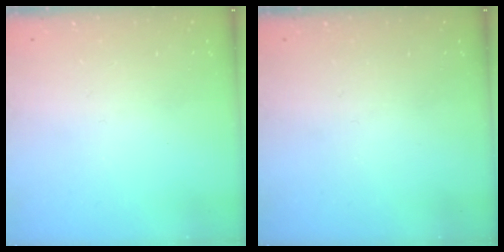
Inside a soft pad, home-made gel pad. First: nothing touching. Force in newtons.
{"total": 0.0}